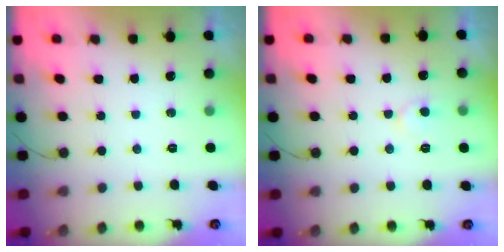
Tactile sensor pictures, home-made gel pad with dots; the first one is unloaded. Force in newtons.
{"total": 6.6, "press": 6.6, "slide": 0.4}